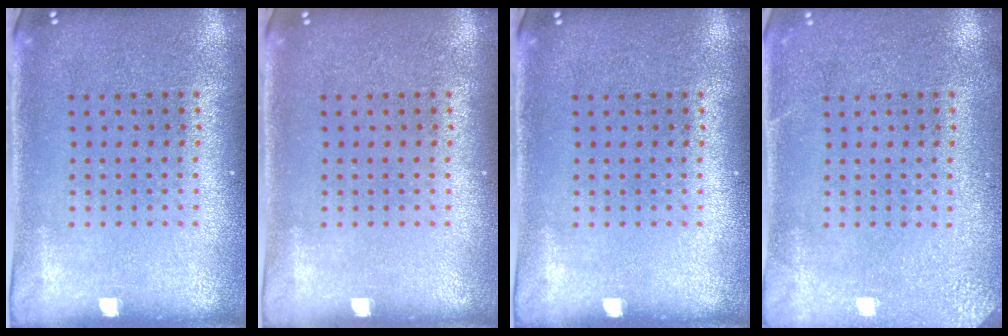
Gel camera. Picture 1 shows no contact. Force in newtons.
{"total": 0.0}
{"total": 0.0}
{"total": 2.7, "press": 2.6, "slide": 0.2}